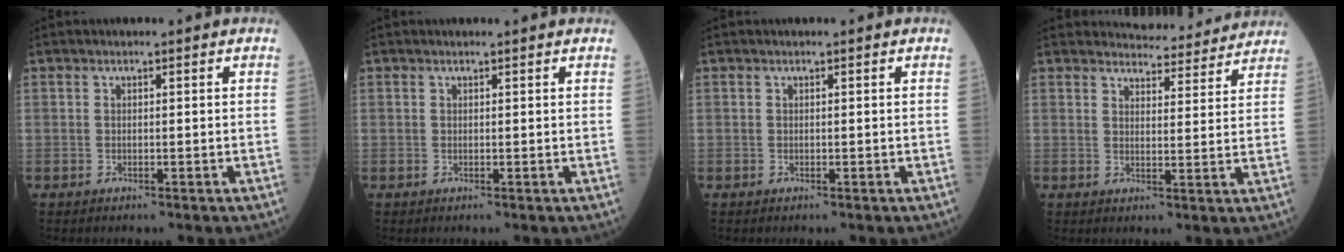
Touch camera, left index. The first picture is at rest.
{"total": 1.4, "force": [1.3, -0.2, 0.5], "torque": [-0.008, 0.009, 0.020]}
{"total": 0.0}
{"total": 9.1, "force": [8.9, 1.5, 0.9], "torque": [-0.004, -0.002, 0.103]}